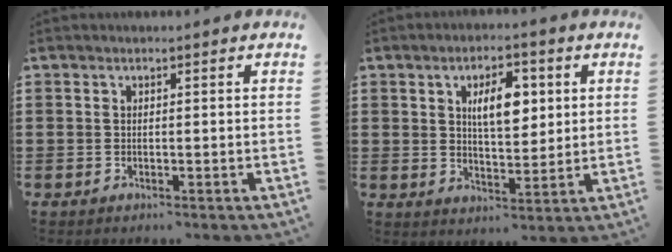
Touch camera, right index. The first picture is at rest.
{"total": 6.7, "force": [2.0, 3.0, 5.6], "torque": [-0.095, 0.002, 0.028]}